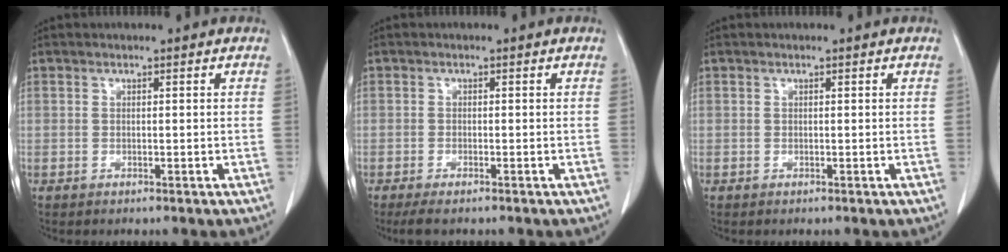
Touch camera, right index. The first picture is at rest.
{"total": 3.2, "force": [-2.5, 0.6, 1.9], "torque": [-0.033, -0.008, -0.036]}
{"total": 0.0}